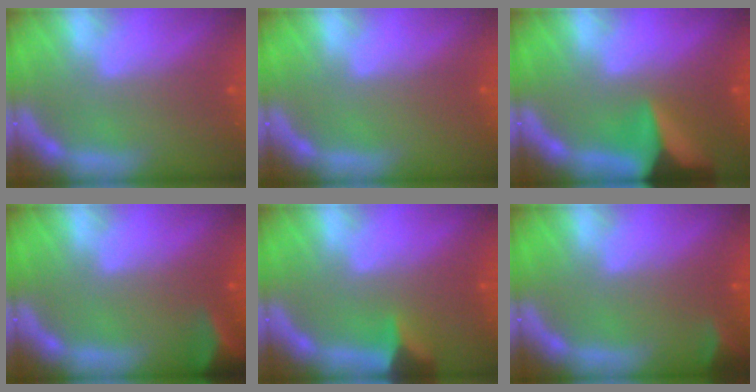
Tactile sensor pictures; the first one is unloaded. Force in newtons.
{"total": 0.0}
{"total": 8.9}
{"total": 4.5}
{"total": 2.9}
{"total": 1.9}